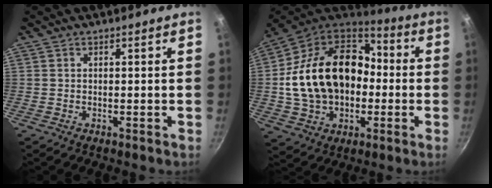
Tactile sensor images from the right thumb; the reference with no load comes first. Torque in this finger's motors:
{"motor_torque": [0.42, 4.05, 1.56, -0.91, 0.63]}